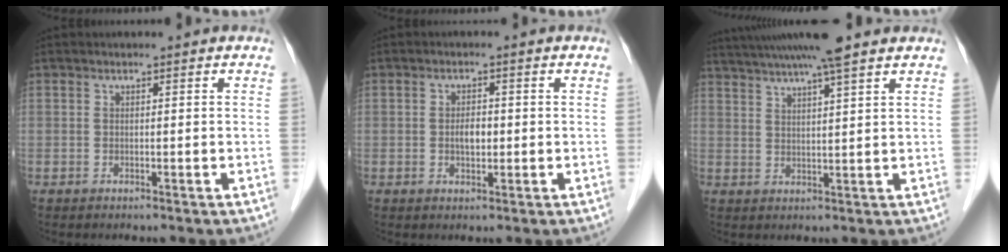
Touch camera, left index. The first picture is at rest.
{"total": 2.5, "force": [-0.2, 1.3, 2.1], "torque": [-0.038, 0.003, -0.002]}
{"total": 11.5, "force": [9.6, -0.6, 6.2], "torque": [-0.113, 0.025, 0.143]}